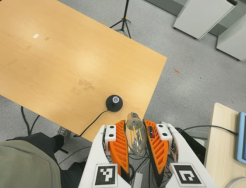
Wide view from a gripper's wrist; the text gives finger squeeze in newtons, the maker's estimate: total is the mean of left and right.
{"total": 21.8, "left": 24.5, "right": 19.0}